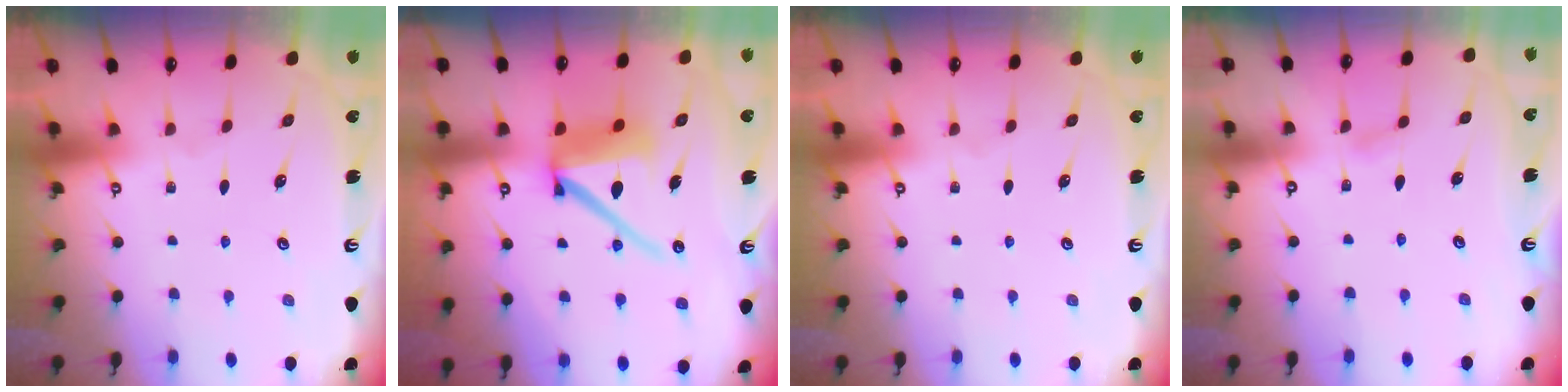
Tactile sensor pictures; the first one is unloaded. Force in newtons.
{"total": 12.9, "press": 12.8, "slide": 1.5}
{"total": 0.0}
{"total": 2.7, "press": 2.6, "slide": 0.4}